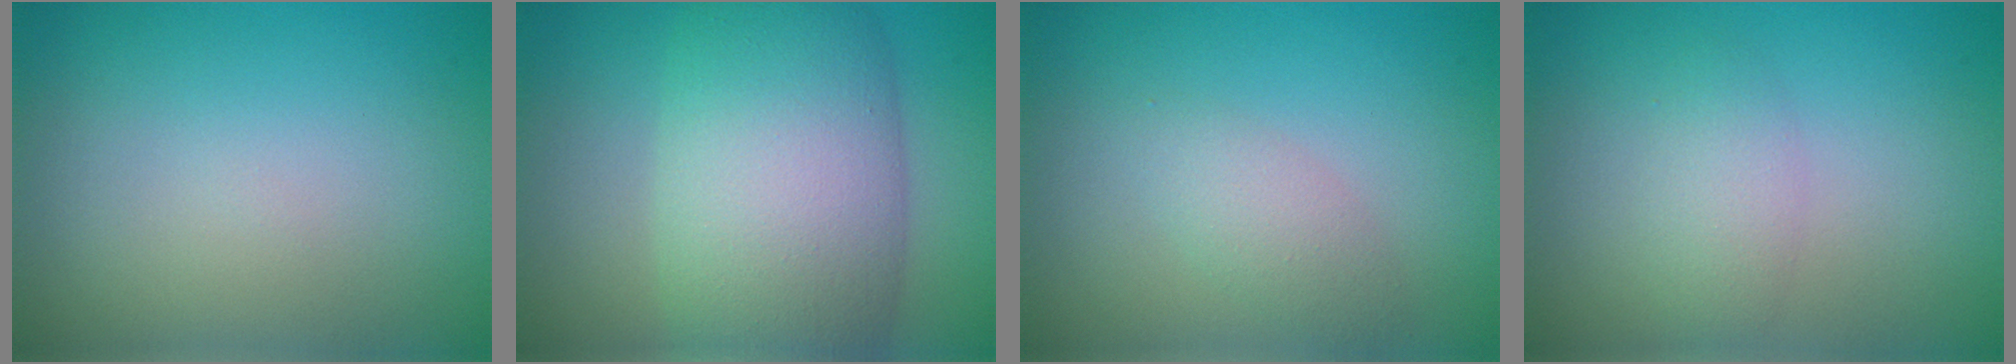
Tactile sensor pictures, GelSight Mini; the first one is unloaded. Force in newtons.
{"total": 11.0, "press": 11.0, "slide": 0.5}
{"total": 2.0, "press": 2.0, "slide": 0.1}
{"total": 2.1, "press": 2.1, "slide": 0.1}